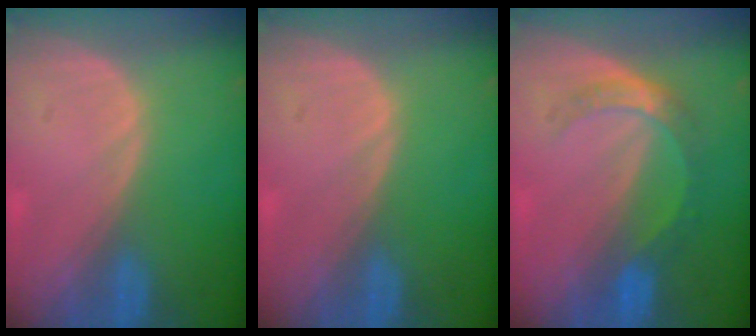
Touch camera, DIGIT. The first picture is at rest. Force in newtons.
{"total": 0.0}
{"total": 5.4, "press": 4.8, "slide": 2.4}